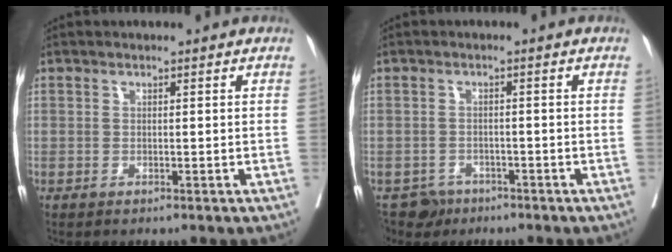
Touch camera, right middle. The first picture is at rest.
{"total": 4.0, "force": [-3.1, 2.5, 0.0], "torque": [0.004, 0.002, -0.051]}